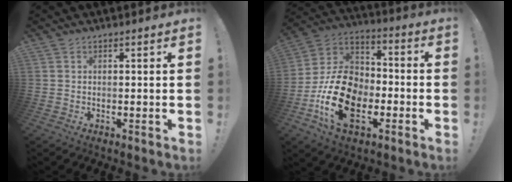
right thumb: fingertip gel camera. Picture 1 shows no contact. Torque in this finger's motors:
{"motor_torque": [1.32, 1.51, 1.45, -1.32, 0.18]}